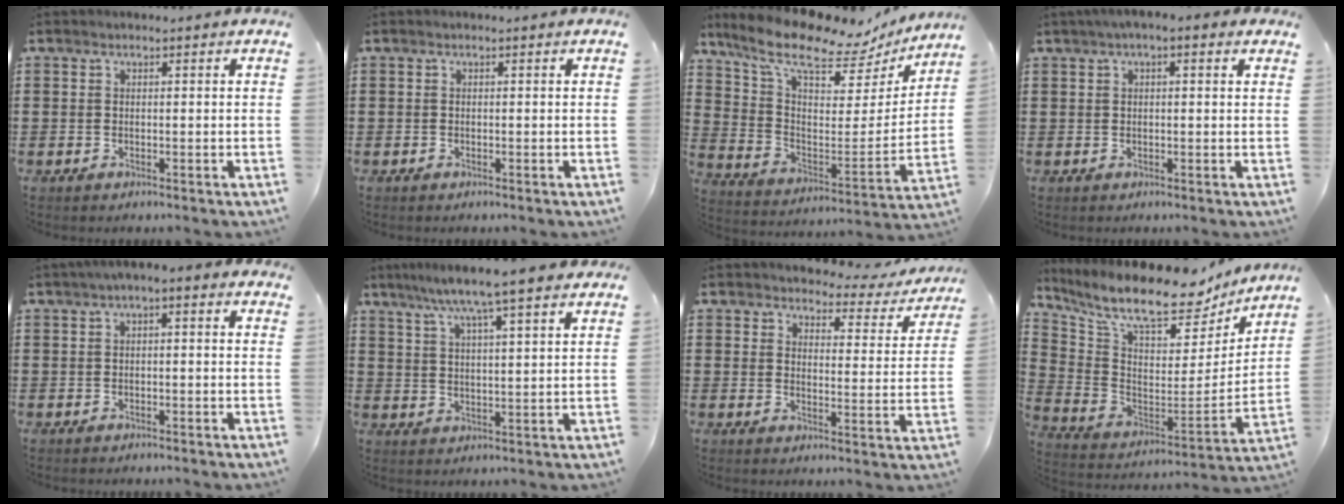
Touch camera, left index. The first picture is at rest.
{"total": 0.0}
{"total": 11.7, "force": [9.4, 3.5, 6.1], "torque": [-0.142, -0.062, 0.157]}
{"total": 2.2, "force": [1.1, 0.4, 1.9], "torque": [-0.038, 0.005, 0.019]}
{"total": 1.6, "force": [-0.4, 0.3, 1.6], "torque": [-0.027, 0.000, -0.008]}
{"total": 7.5, "force": [5.8, -0.2, 4.7], "torque": [-0.108, -0.019, 0.099]}
{"total": 3.5, "force": [3.3, 0.7, 0.8], "torque": [-0.028, -0.022, 0.052]}
{"total": 11.5, "force": [9.5, 2.9, 5.8], "torque": [-0.137, -0.069, 0.163]}